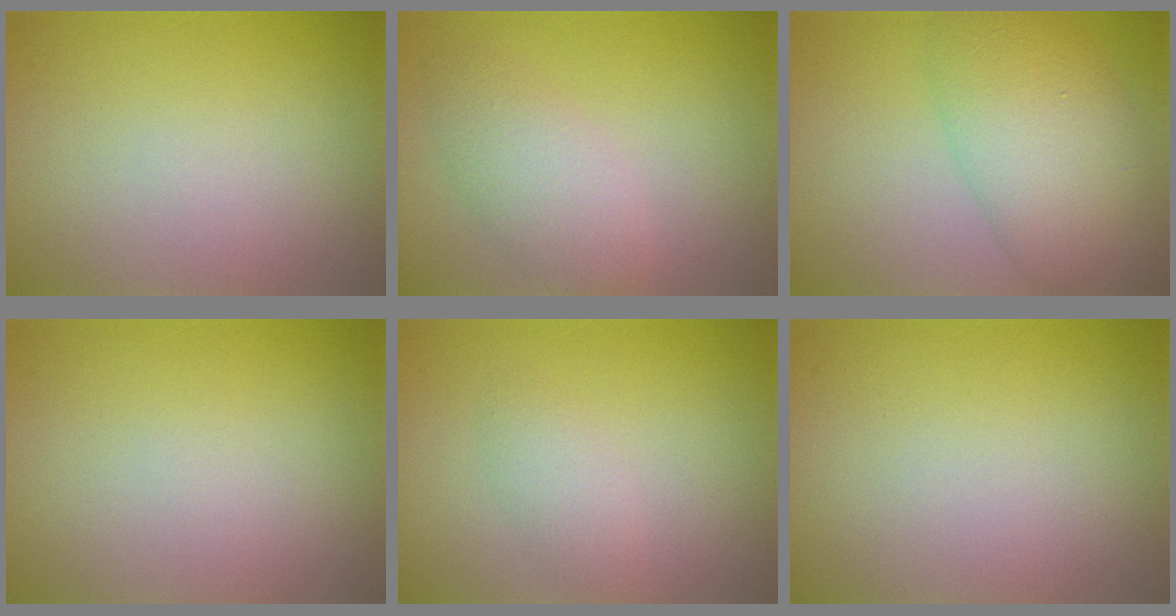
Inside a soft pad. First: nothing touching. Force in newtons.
{"total": 3.5, "press": 3.5, "slide": 0.2}
{"total": 7.5, "press": 7.5, "slide": 0.3}
{"total": 0.0}
{"total": 1.7, "press": 1.7, "slide": 0.0}
{"total": 0.0}